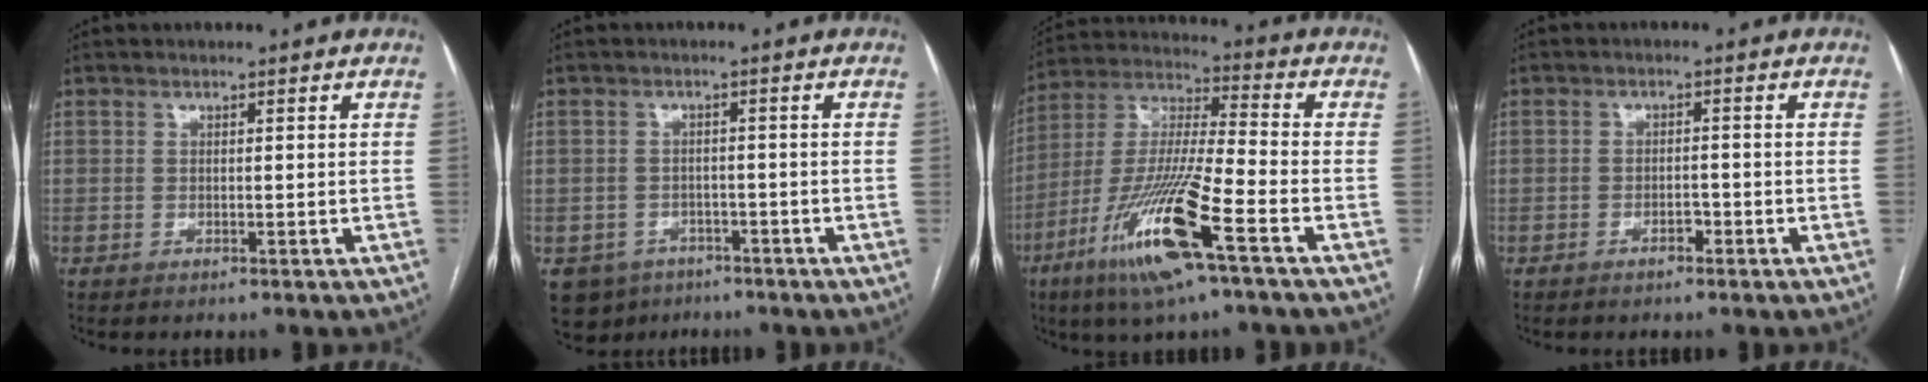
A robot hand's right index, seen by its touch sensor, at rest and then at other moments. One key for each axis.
{"total": 6.0, "fx": -3.9, "fy": 4.5, "fz": 0.9, "tx": -0.010, "ty": 0.004, "tz": -0.055}
{"total": 17.3, "fx": -8.5, "fy": 1.1, "fz": 15.0, "tx": -0.318, "ty": -0.031, "tz": -0.162}
{"total": 1.9, "fx": -1.2, "fy": 0.8, "fz": 1.2, "tx": -0.019, "ty": 0.003, "tz": -0.020}